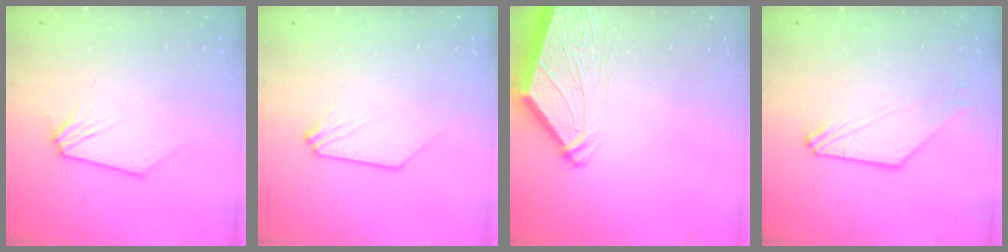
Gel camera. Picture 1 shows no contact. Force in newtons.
{"total": 0.0}
{"total": 4.3, "press": 4.2, "slide": 0.5}
{"total": 2.6, "press": 2.6, "slide": 0.5}